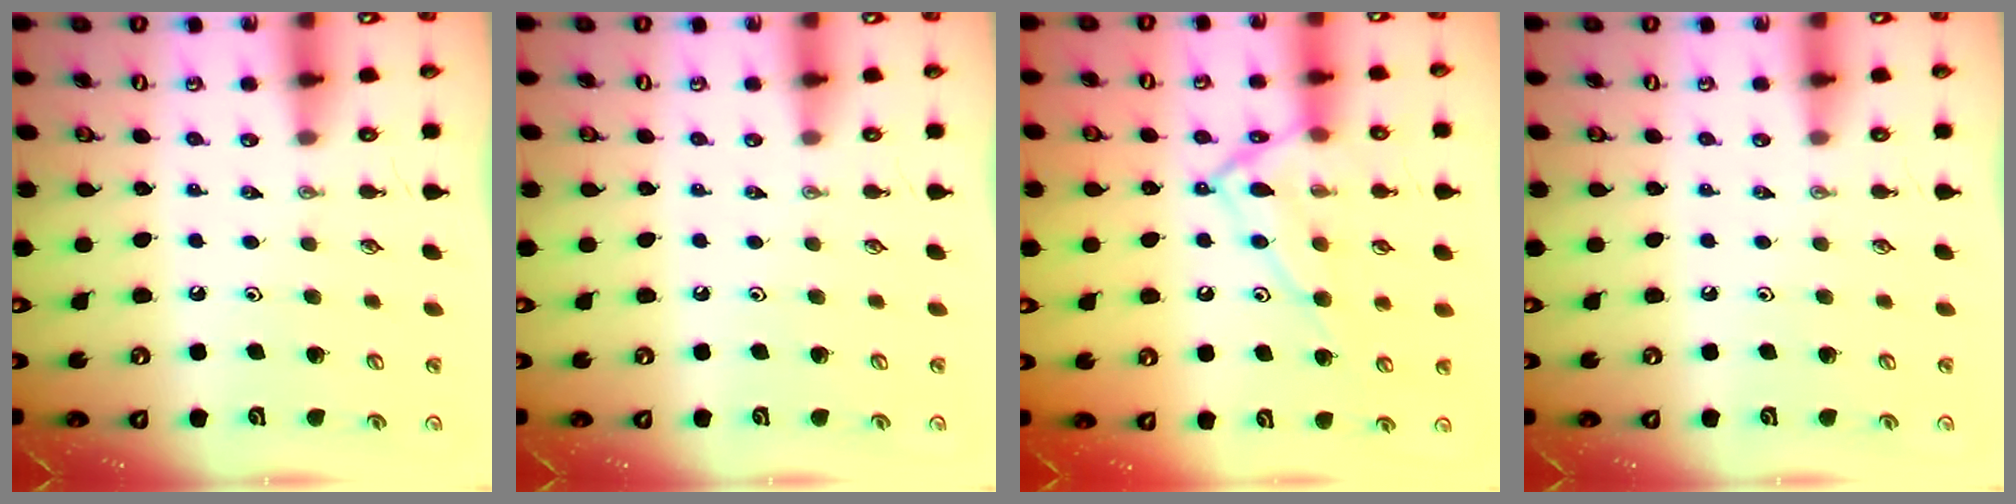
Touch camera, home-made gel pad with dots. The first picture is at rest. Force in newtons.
{"total": 0.0}
{"total": 14.6, "press": 14.6, "slide": 0.8}
{"total": 0.0}